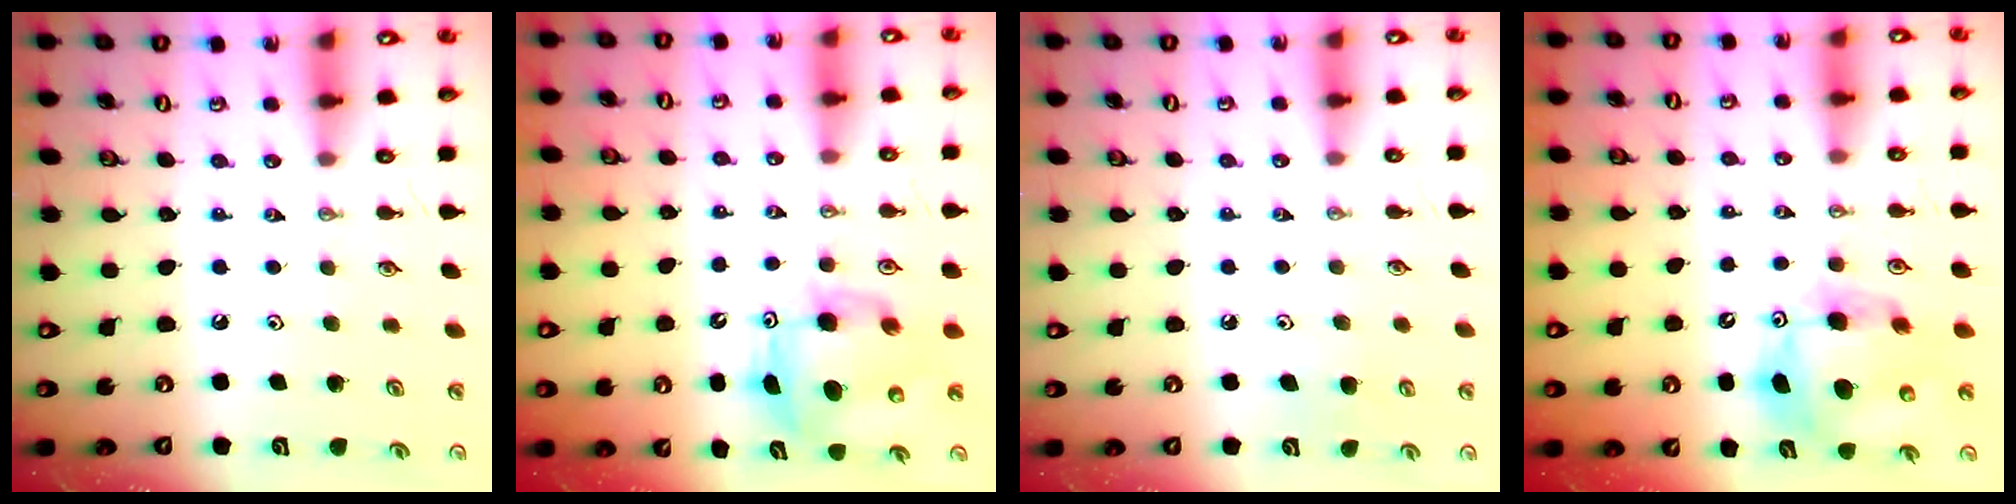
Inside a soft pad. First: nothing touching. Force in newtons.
{"total": 8.0, "press": 7.9, "slide": 1.4}
{"total": 4.5, "press": 4.5, "slide": 0.4}
{"total": 13.2, "press": 13.1, "slide": 2.1}